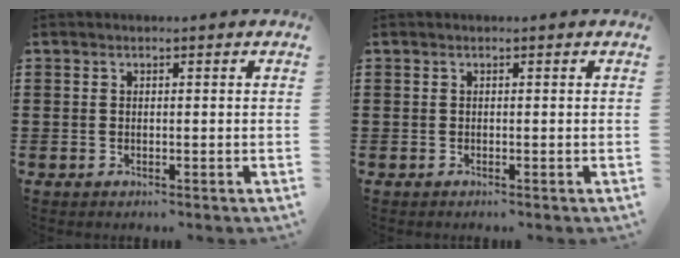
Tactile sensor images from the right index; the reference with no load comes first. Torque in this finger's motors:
{"motor_torque": [0.08, 0.02, 0.02, 0.02]}